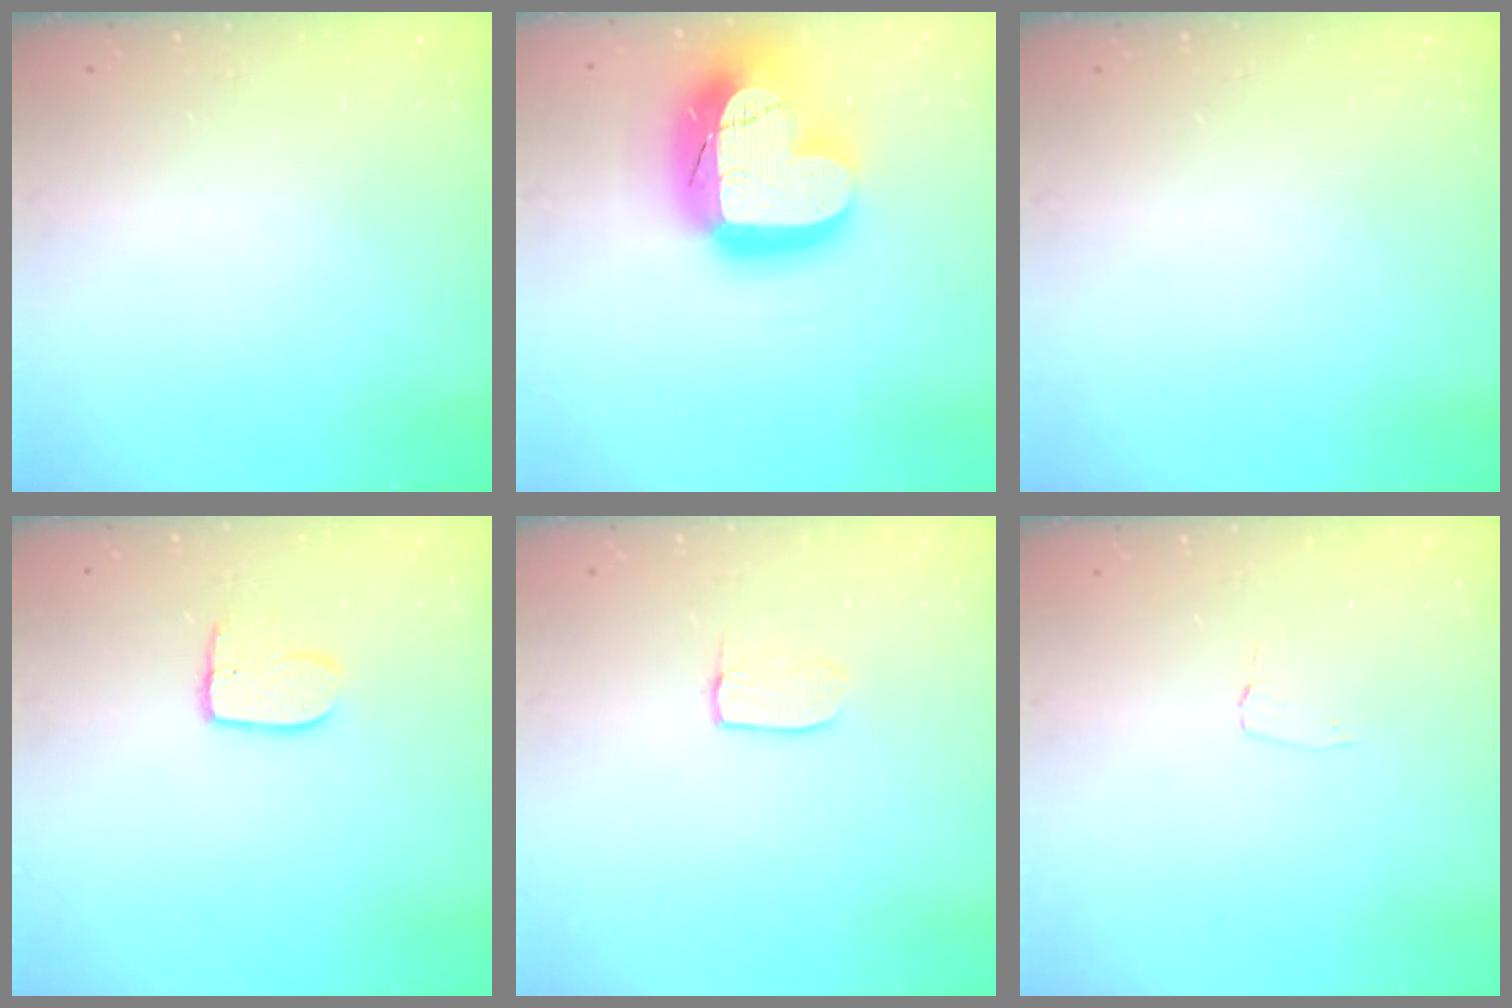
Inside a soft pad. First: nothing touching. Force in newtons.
{"total": 26.0, "press": 25.9, "slide": 2.1}
{"total": 0.0}
{"total": 8.1, "press": 8.0, "slide": 0.6}
{"total": 4.9, "press": 4.8, "slide": 0.4}
{"total": 2.7, "press": 2.7, "slide": 0.3}